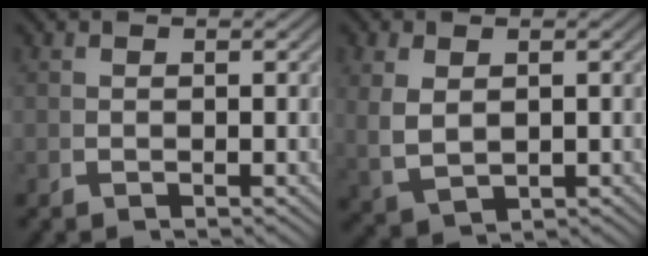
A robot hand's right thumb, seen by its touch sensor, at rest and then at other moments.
{"total": 3.7, "force": [0.5, 2.5, 2.6], "torque": [-0.070, -0.017, 0.031]}